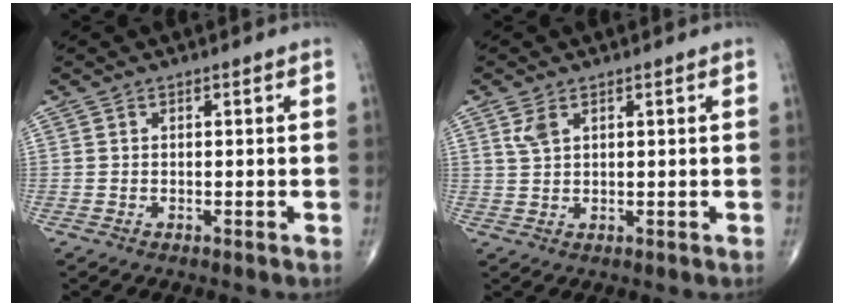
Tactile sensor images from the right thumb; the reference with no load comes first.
{"total": 2.8, "force": [1.5, 1.4, 1.9], "torque": [-0.040, 0.002, 0.037]}